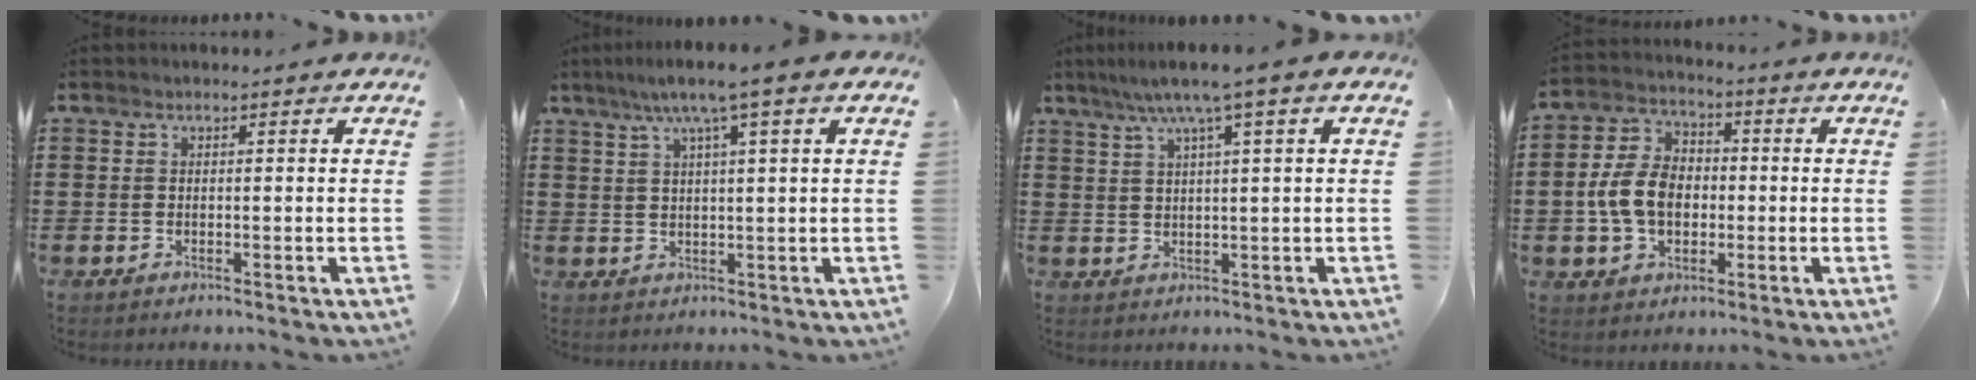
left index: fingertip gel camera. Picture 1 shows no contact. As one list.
[{"total": 5.4, "force": [2.7, -0.2, 4.6], "torque": [-0.097, 0.002, 0.042]}, {"total": 5.1, "force": [2.6, -0.3, 4.3], "torque": [-0.091, 0.000, 0.040]}, {"total": 8.3, "force": [-1.0, 6.1, 5.4], "torque": [-0.141, 0.006, -0.026]}]